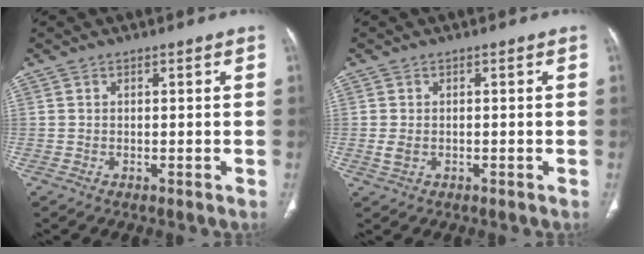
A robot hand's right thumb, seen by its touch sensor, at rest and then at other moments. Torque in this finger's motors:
{"motor_torque": [-0.28, 0.08, -0.31, 0.35, -0.02]}